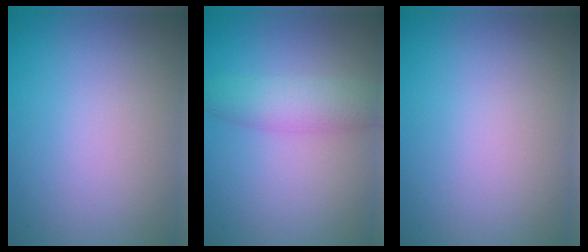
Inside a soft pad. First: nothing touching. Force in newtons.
{"total": 3.5, "press": 3.5, "slide": 0.1}
{"total": 0.0}